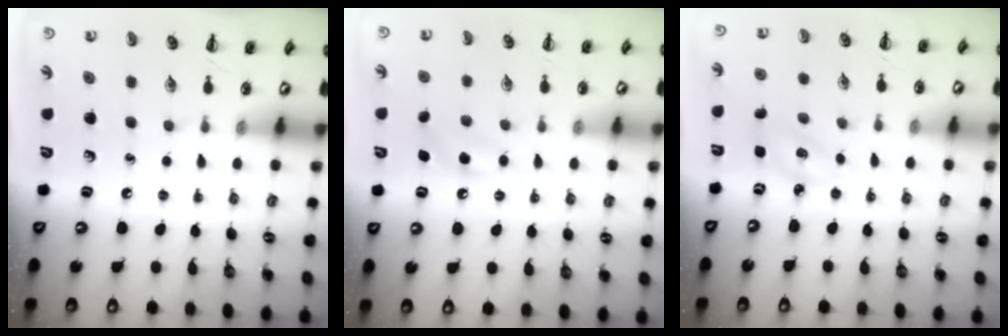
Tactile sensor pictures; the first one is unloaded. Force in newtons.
{"total": 6.2, "press": 6.0, "slide": 1.8}
{"total": 2.9, "press": 2.8, "slide": 0.9}